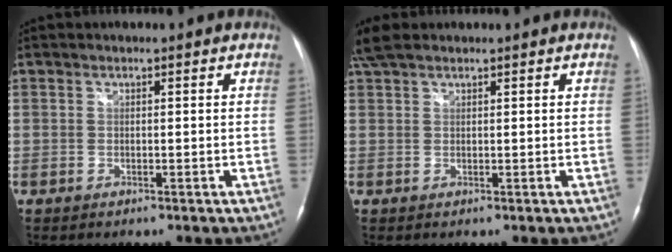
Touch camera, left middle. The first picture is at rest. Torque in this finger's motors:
{"motor_torque": [0.16, -0.19, 0.02, 0.04]}